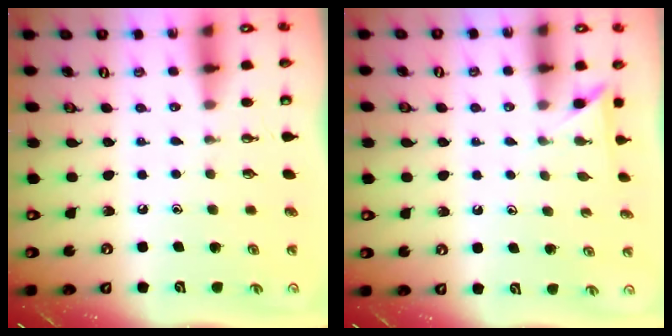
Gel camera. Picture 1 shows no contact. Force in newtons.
{"total": 2.3, "press": 2.3, "slide": 0.2}